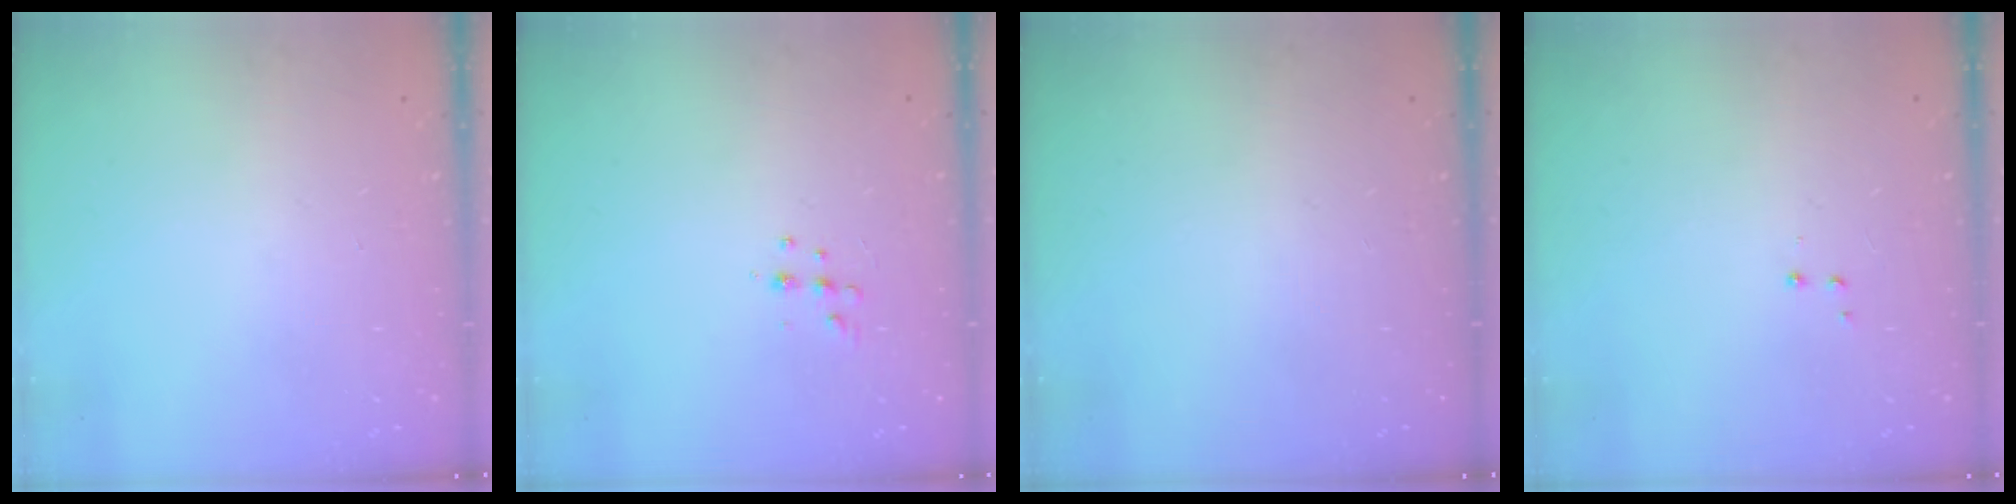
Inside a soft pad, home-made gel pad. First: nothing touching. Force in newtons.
{"total": 5.8, "press": 5.7, "slide": 0.8}
{"total": 0.0}
{"total": 3.0, "press": 2.9, "slide": 0.7}